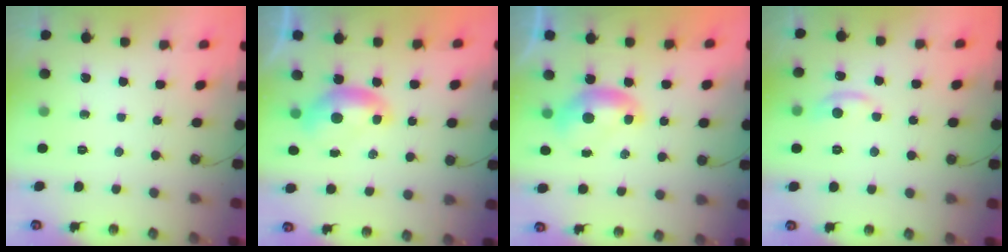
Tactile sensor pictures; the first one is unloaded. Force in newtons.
{"total": 0.0}
{"total": 0.0}
{"total": 0.7, "press": 0.1, "slide": 0.7}